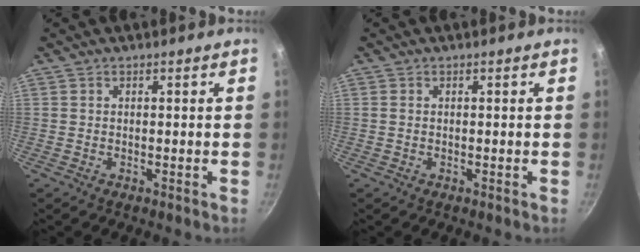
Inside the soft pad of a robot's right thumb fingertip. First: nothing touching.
{"total": 0.5, "force": [0.0, 0.5, 0.2], "torque": [-0.003, 0.002, -0.003]}